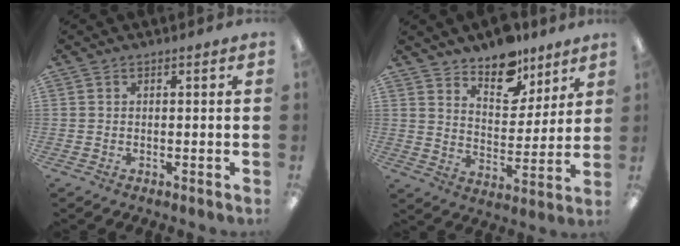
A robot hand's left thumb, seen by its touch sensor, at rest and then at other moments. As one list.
[{"total": 11.5, "force": [9.5, 5.6, 3.3], "torque": [-0.046, -0.066, 0.175]}]